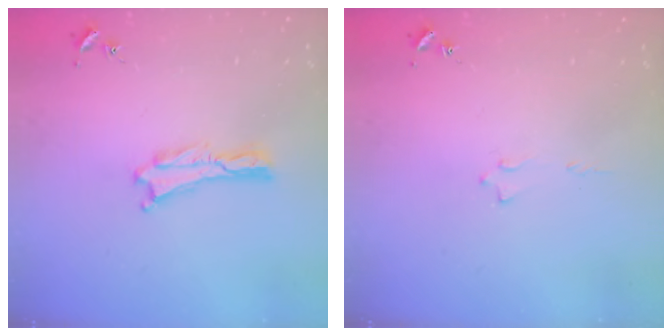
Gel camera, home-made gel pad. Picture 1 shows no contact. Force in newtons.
{"total": 0.5, "press": 0.5, "slide": 0.2}